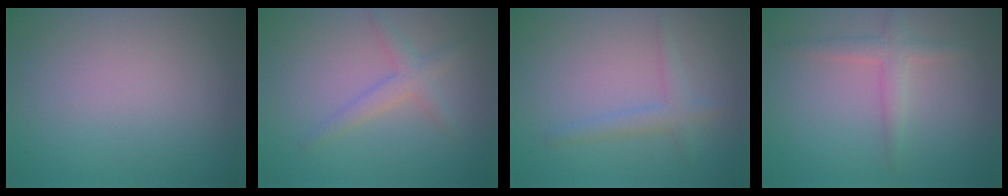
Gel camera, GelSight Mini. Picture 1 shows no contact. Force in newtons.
{"total": 2.2, "press": 2.2, "slide": 0.1}
{"total": 2.0, "press": 2.0, "slide": 0.1}
{"total": 2.3, "press": 2.3, "slide": 0.1}